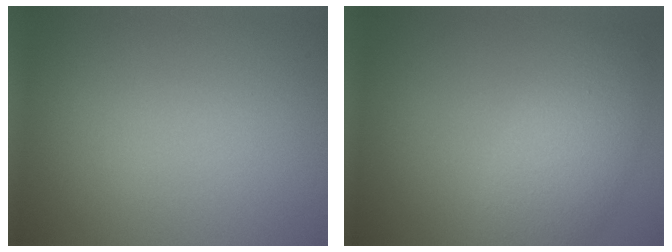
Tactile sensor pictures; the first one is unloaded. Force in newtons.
{"total": 4.6, "press": 4.6, "slide": 0.2}